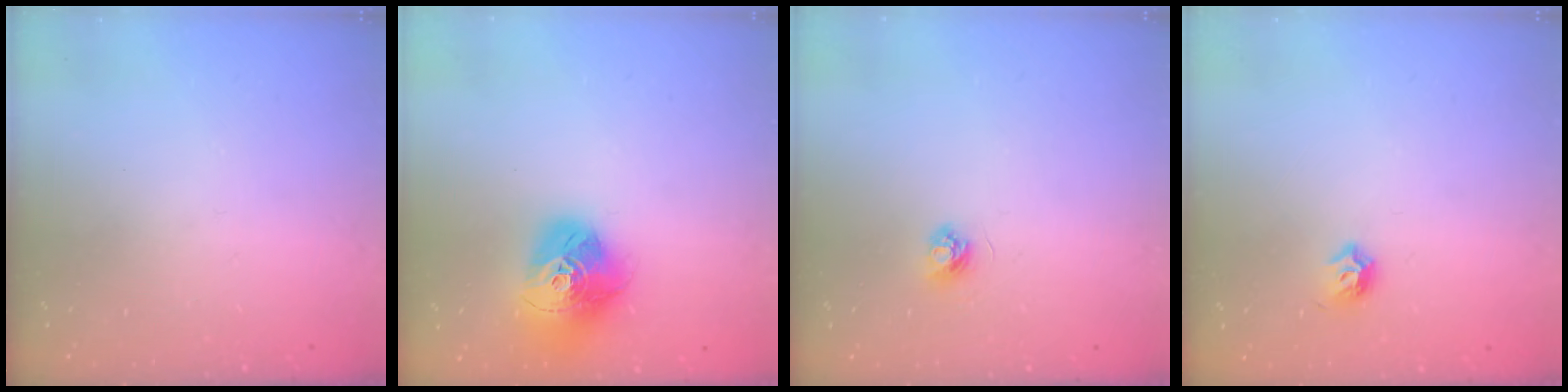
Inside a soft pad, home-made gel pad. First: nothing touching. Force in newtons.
{"total": 17.6, "press": 17.6, "slide": 1.6}
{"total": 3.6, "press": 3.6, "slide": 0.4}
{"total": 4.3, "press": 4.2, "slide": 1.2}